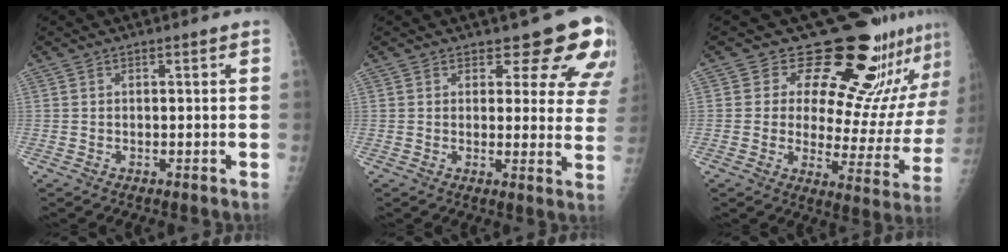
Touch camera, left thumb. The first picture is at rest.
{"total": 11.7, "force": [9.0, 5.0, 5.5], "torque": [-0.012, -0.055, 0.083]}
{"total": 21.0, "force": [17.6, 7.5, 8.6], "torque": [-0.064, -0.124, 0.219]}